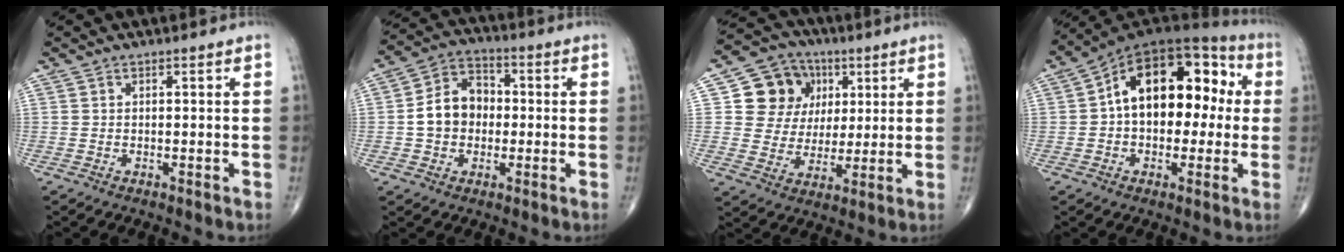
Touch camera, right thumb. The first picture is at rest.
{"total": 9.6, "force": [-0.6, 7.6, 5.9], "torque": [-0.081, 0.028, -0.021]}
{"total": 12.5, "force": [3.8, 11.2, 4.2], "torque": [-0.022, 0.000, 0.066]}
{"total": 19.3, "force": [1.7, 11.7, 15.3], "torque": [-0.196, 0.051, 0.015]}